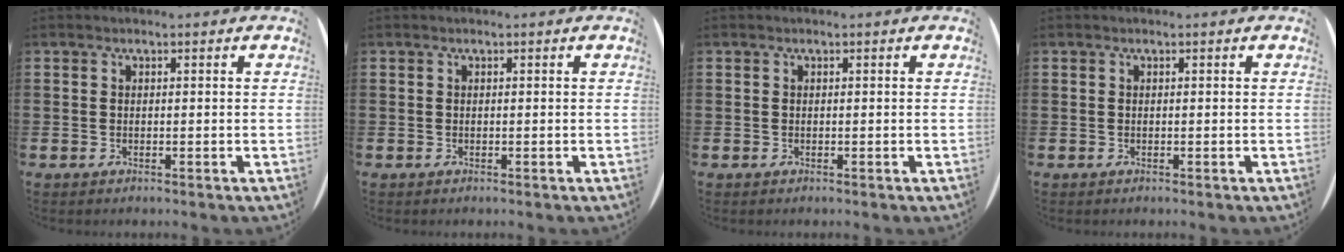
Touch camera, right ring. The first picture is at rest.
{"total": 0.0}
{"total": 0.0}
{"total": 0.0}